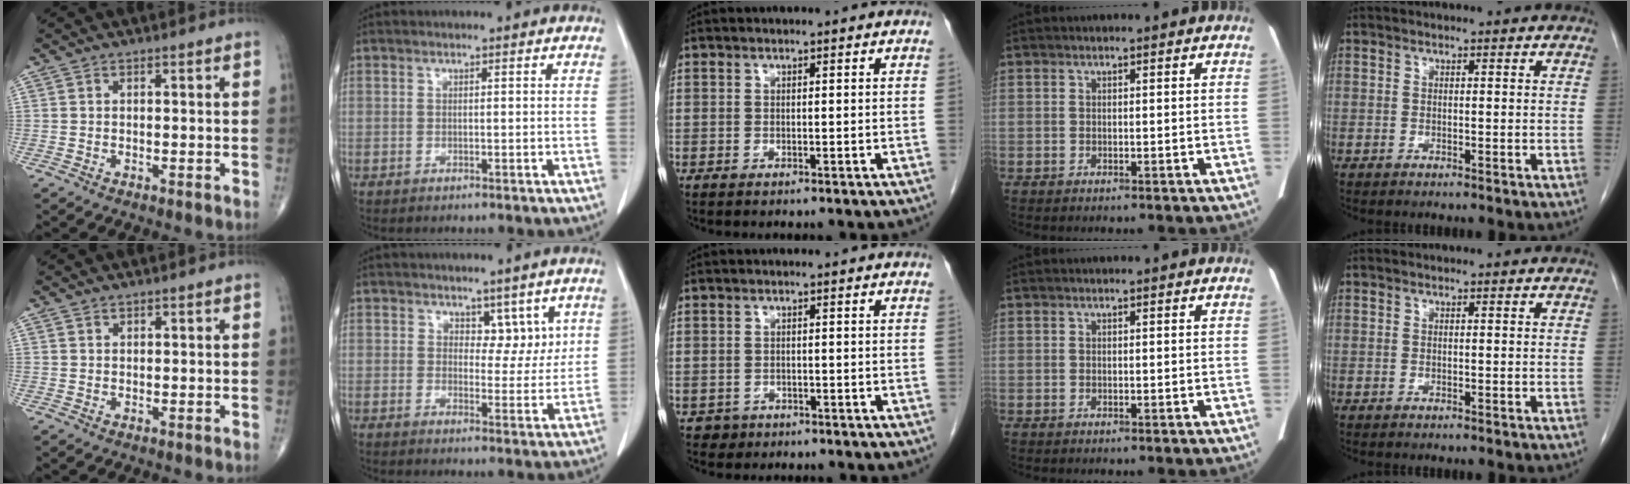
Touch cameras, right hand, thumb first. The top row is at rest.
{"thumb": {"total": 0.6, "force": [0.6, 0.3, 0.0], "torque": [0.006, -0.005, 0.006]}, "index": {"total": 4.6, "force": [2.5, 2.7, 2.7], "torque": [-0.021, -0.002, 0.035]}, "middle": {"total": 1.6, "force": [-1.0, 1.2, -0.2], "torque": [0.000, 0.007, -0.014]}}